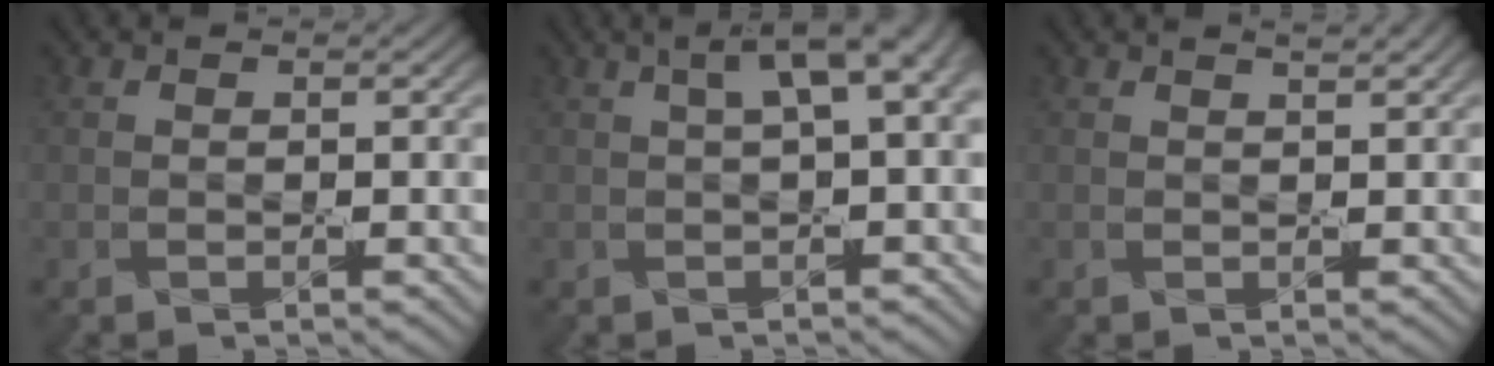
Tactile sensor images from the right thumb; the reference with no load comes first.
{"total": 5.3, "force": [1.5, 1.4, 4.9], "torque": [-0.065, 0.021, 0.021]}
{"total": 1.3, "force": [1.1, 0.1, 0.7], "torque": [-0.015, 0.002, 0.007]}